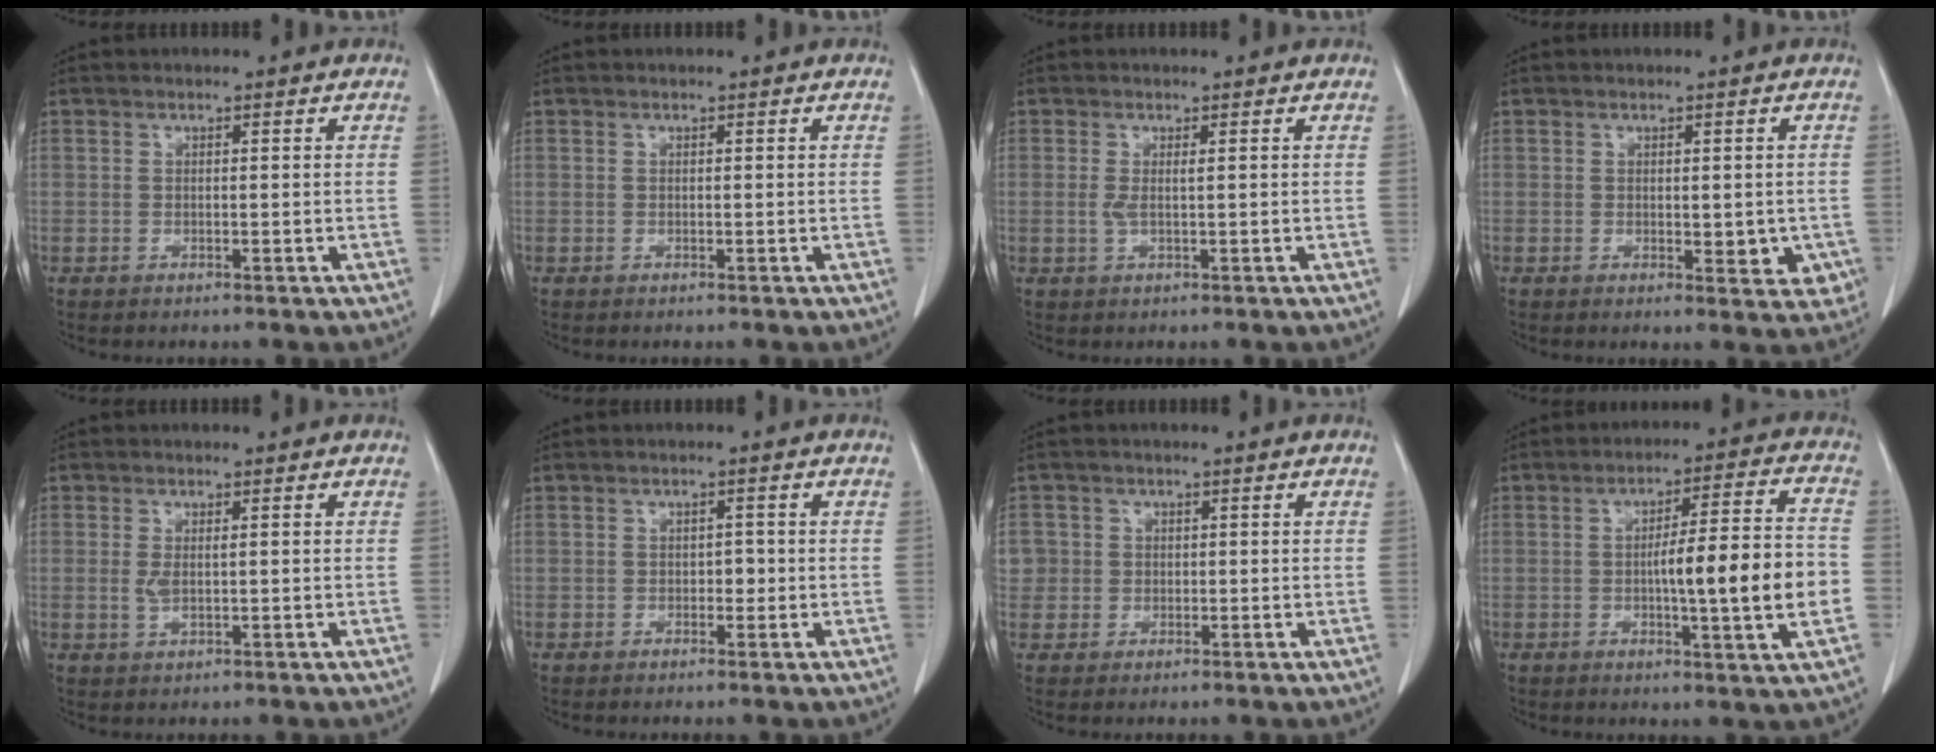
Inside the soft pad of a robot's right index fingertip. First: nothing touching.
{"total": 0.0}
{"total": 1.6, "force": [0.2, 0.1, 1.6], "torque": [-0.034, 0.000, 0.005]}
{"total": 4.5, "force": [-0.9, 2.1, 3.9], "torque": [-0.028, -0.004, -0.004]}
{"total": 2.0, "force": [0.2, 0.6, 1.9], "torque": [-0.039, -0.003, 0.008]}
{"total": 1.3, "force": [-0.2, 0.9, 0.9], "torque": [-0.004, 0.005, -0.002]}
{"total": 3.2, "force": [0.2, 3.2, 0.2], "torque": [0.011, 0.011, 0.006]}
{"total": 13.0, "force": [-1.9, 0.5, 12.8], "torque": [-0.195, 0.008, -0.030]}